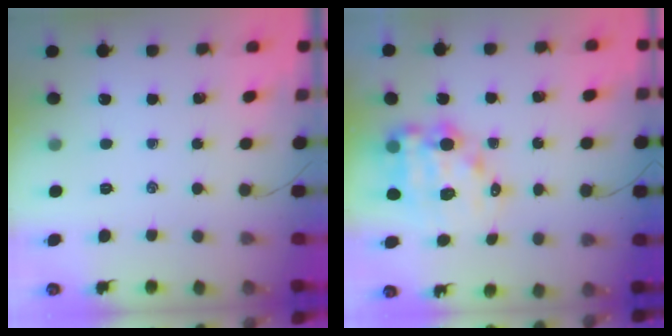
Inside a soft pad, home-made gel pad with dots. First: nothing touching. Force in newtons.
{"total": 12.5, "press": 12.1, "slide": 3.0}